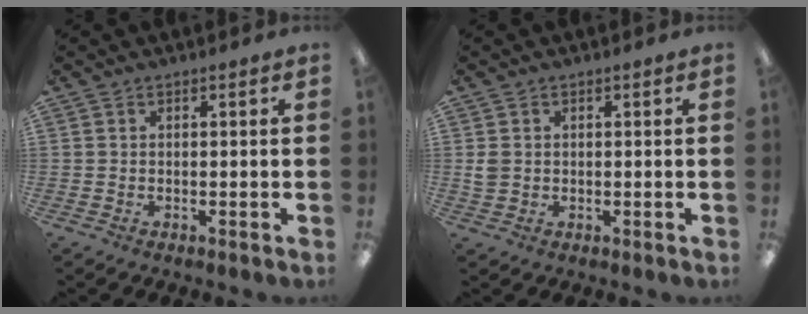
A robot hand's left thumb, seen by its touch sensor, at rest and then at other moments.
{"total": 2.6, "force": [0.2, 2.3, 1.2], "torque": [-0.015, 0.002, 0.002]}